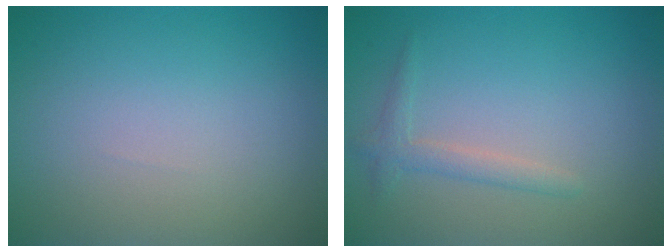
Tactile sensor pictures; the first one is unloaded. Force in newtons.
{"total": 1.6, "press": 1.6, "slide": 0.1}